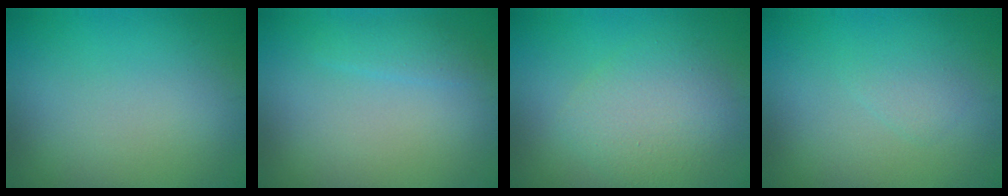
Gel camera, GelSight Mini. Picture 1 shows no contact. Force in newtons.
{"total": 1.4, "press": 1.4, "slide": 0.0}
{"total": 3.4, "press": 3.4, "slide": 0.3}
{"total": 1.1, "press": 1.1, "slide": 0.1}